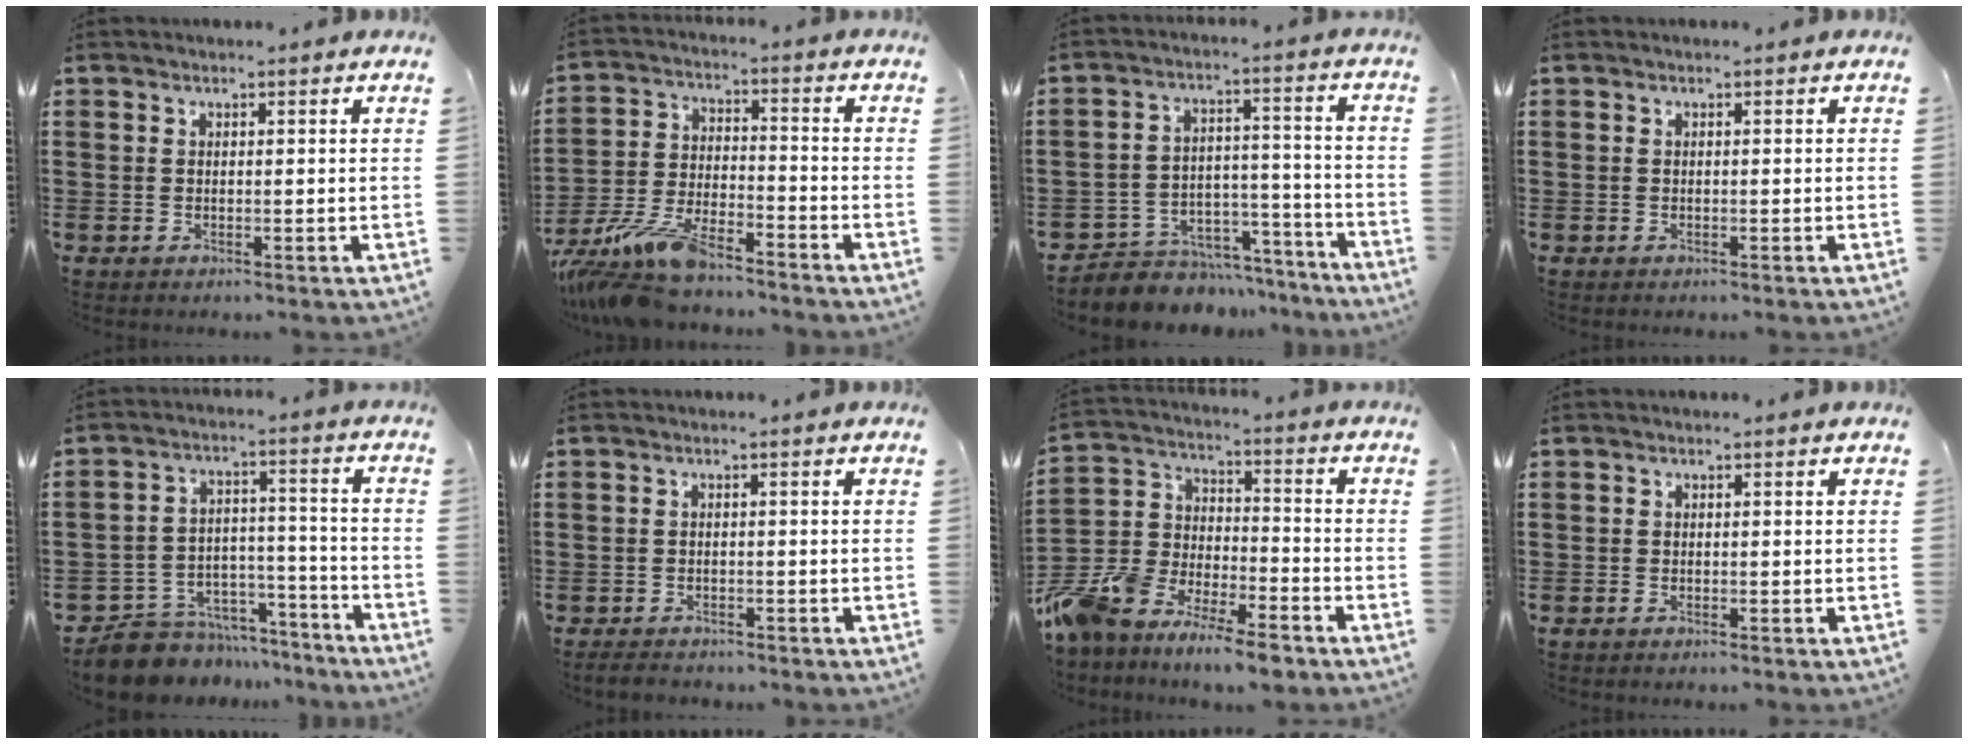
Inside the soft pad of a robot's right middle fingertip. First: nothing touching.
{"total": 9.8, "force": [-8.6, 1.6, 4.3], "torque": [-0.096, 0.006, -0.171]}
{"total": 6.1, "force": [-5.5, 2.7, 0.2], "torque": [-0.006, 0.025, -0.108]}
{"total": 0.0}
{"total": 8.3, "force": [-7.8, 2.8, 0.7], "torque": [-0.016, 0.025, -0.150]}
{"total": 1.7, "force": [-1.6, 0.4, 0.2], "torque": [-0.009, 0.000, -0.034]}
{"total": 10.0, "force": [-9.4, 2.2, 2.4], "torque": [-0.074, 0.018, -0.193]}
{"total": 0.5, "force": [-0.5, 0.0, 0.2], "torque": [-0.006, -0.004, -0.008]}